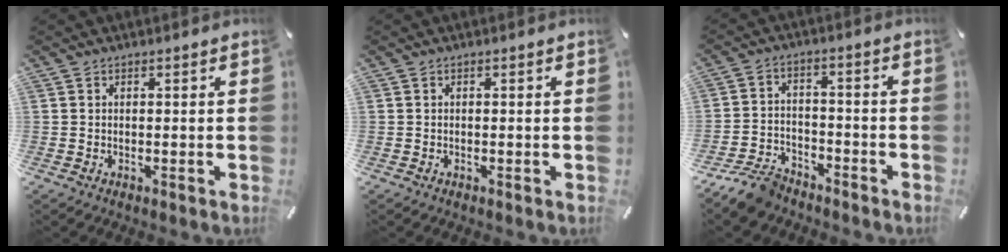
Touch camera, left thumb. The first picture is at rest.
{"total": 0.0}
{"total": 8.5, "force": [-7.2, 3.6, 2.8], "torque": [-0.052, 0.038, -0.135]}